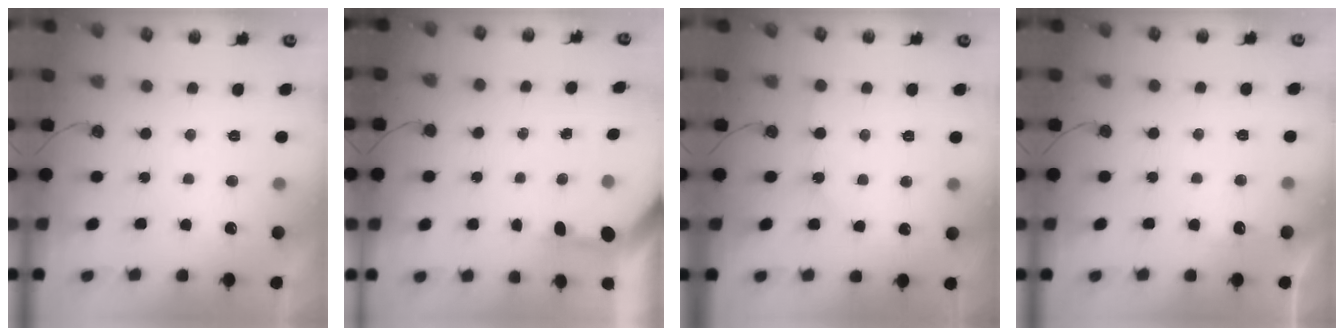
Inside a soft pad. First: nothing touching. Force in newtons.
{"total": 3.2, "press": 3.2, "slide": 0.3}
{"total": 2.5, "press": 2.5, "slide": 0.5}
{"total": 3.1, "press": 3.1, "slide": 0.4}